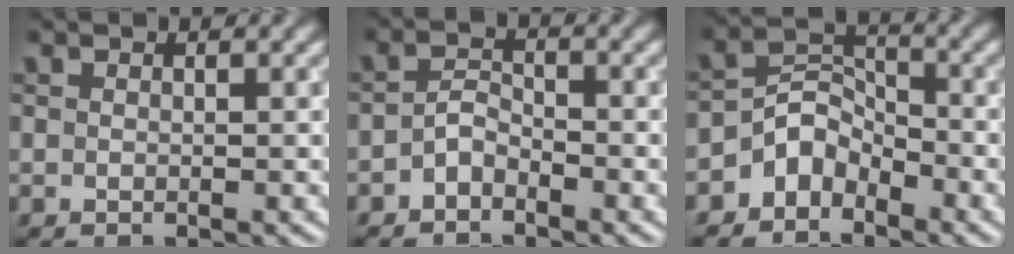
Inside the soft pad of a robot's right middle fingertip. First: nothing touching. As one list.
[{"total": 1.8, "force": [-1.3, 0.9, 0.9], "torque": [-0.019, 0.009, -0.028]}, {"total": 3.5, "force": [-2.5, 2.1, 1.1], "torque": [-0.015, 0.011, -0.055]}]